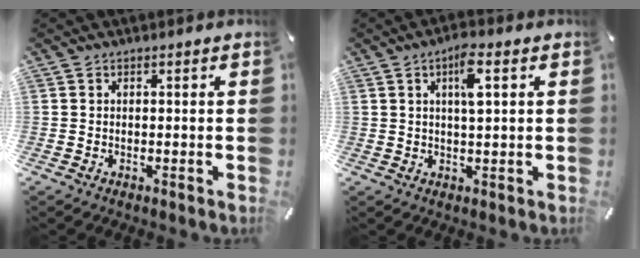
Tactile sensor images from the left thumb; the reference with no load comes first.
{"total": 5.8, "force": [1.9, 1.5, 5.3], "torque": [-0.093, 0.000, 0.027]}